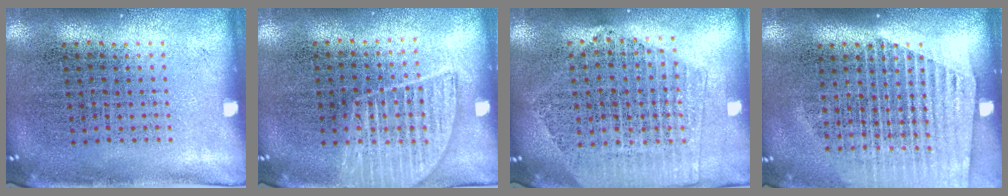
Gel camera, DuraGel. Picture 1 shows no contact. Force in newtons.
{"total": 1.4, "press": 1.3, "slide": 0.6}
{"total": 2.1, "press": 1.9, "slide": 0.8}
{"total": 1.5, "press": 1.4, "slide": 0.5}